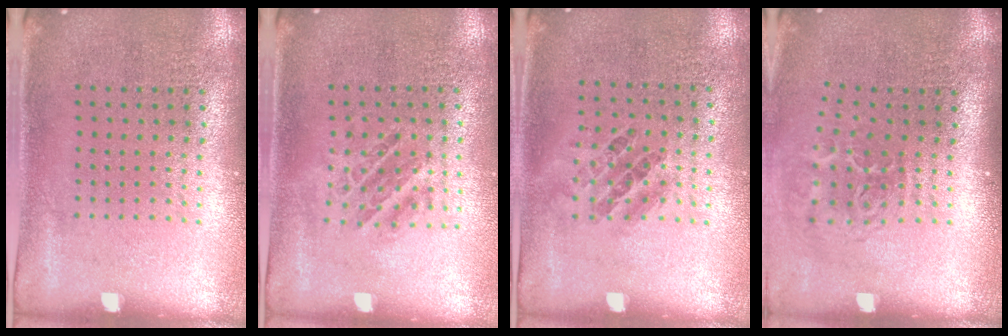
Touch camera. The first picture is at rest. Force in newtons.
{"total": 1.0, "press": 1.0, "slide": 0.2}
{"total": 0.9, "press": 0.6, "slide": 0.6}
{"total": 1.9, "press": 1.2, "slide": 1.4}